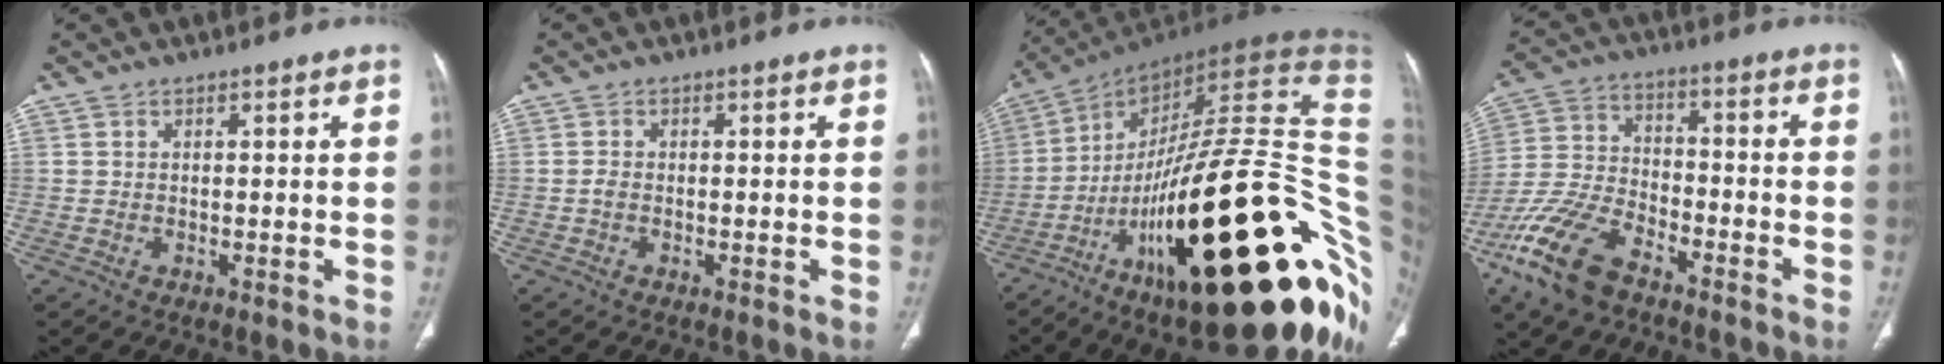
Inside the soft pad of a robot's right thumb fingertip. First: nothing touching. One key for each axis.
{"total": 0.9, "fx": -0.3, "fy": 0.4, "fz": 0.7, "tx": -0.018, "ty": -0.001, "tz": -0.009}
{"total": 46.6, "fx": -10.7, "fy": 14.0, "fz": 43.2, "tx": -0.529, "ty": 0.074, "tz": -0.166}
{"total": 15.0, "fx": -9.5, "fy": 7.2, "fz": 9.1, "tx": -0.193, "ty": 0.037, "tz": -0.189}